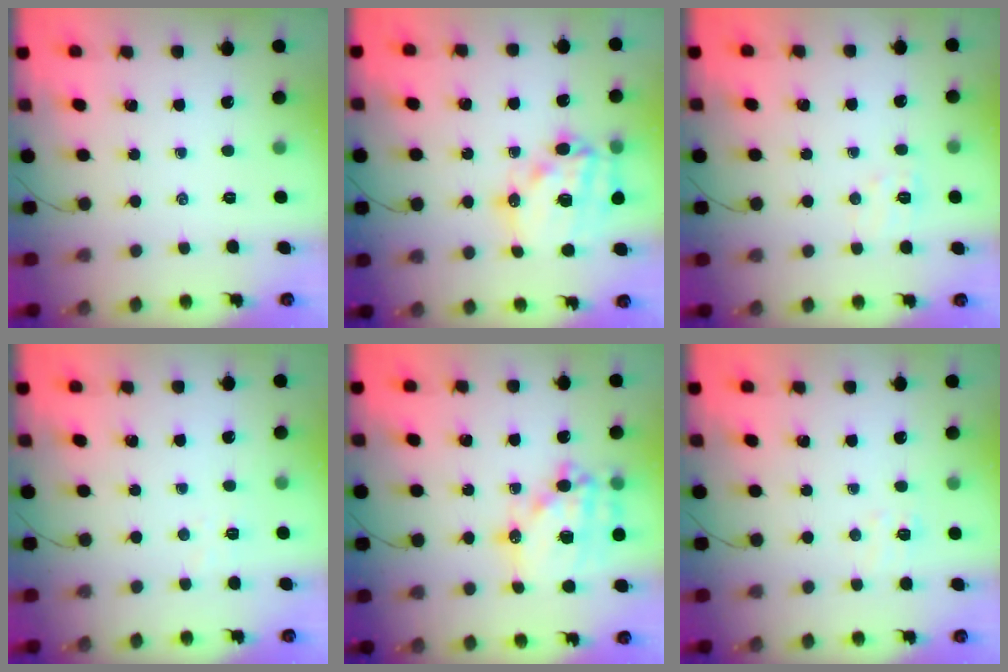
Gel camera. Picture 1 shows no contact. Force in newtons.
{"total": 17.6, "press": 17.2, "slide": 3.7}
{"total": 5.7, "press": 5.6, "slide": 1.1}
{"total": 3.1, "press": 2.9, "slide": 0.9}
{"total": 19.5, "press": 19.1, "slide": 3.9}
{"total": 5.0, "press": 4.9, "slide": 1.1}